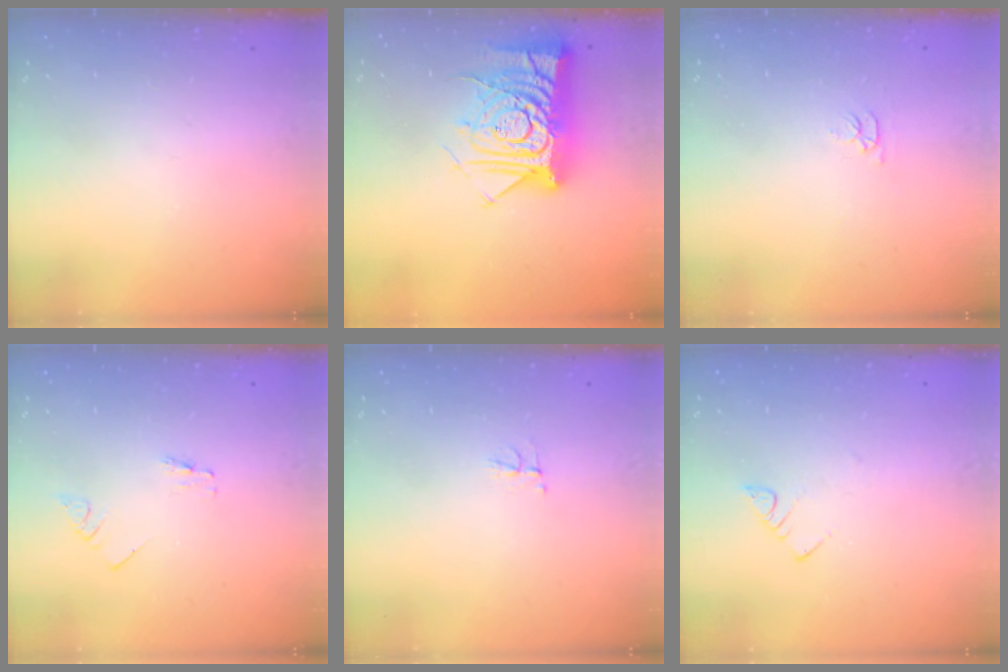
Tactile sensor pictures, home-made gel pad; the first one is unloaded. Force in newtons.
{"total": 19.5, "press": 19.4, "slide": 1.6}
{"total": 2.7, "press": 2.7, "slide": 0.4}
{"total": 0.0}
{"total": 3.9, "press": 3.9, "slide": 0.3}
{"total": 2.8, "press": 2.7, "slide": 0.4}